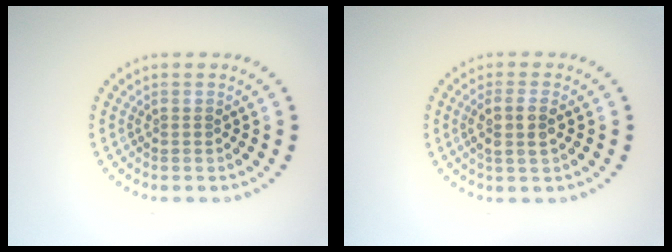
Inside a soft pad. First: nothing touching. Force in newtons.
{"total": 2.5, "press": 2.2, "slide": 1.2}